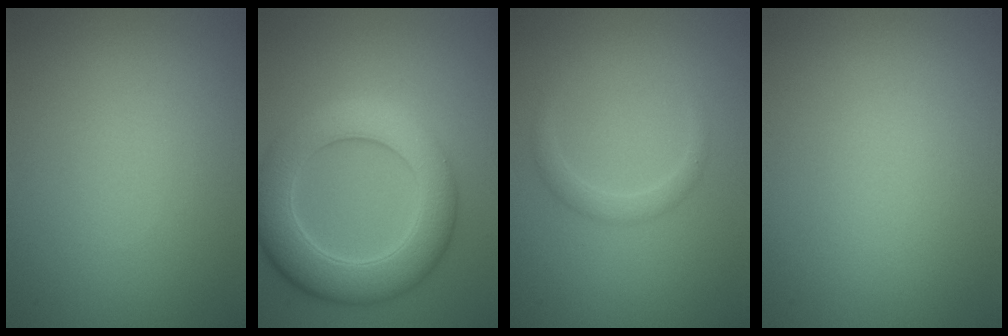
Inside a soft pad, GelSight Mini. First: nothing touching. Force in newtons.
{"total": 7.8, "press": 7.8, "slide": 0.4}
{"total": 1.5, "press": 1.5, "slide": 0.2}
{"total": 0.0}